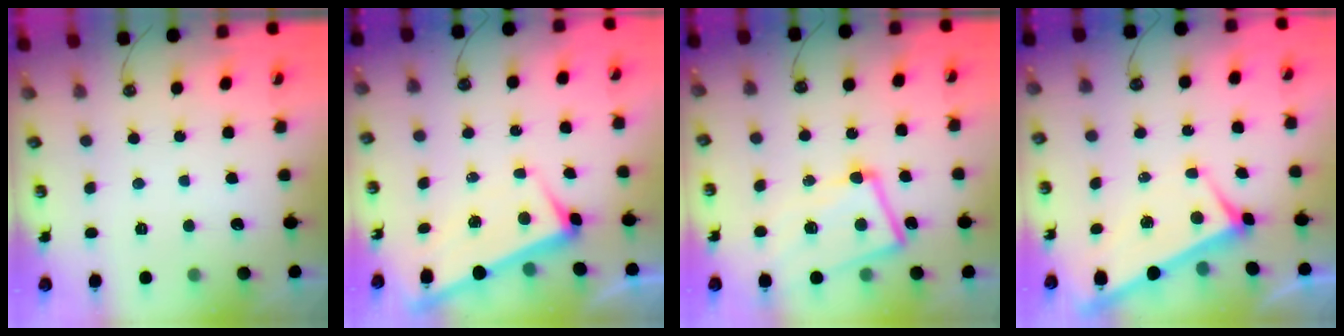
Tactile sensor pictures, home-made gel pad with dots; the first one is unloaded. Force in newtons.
{"total": 2.0, "press": 1.9, "slide": 0.6}
{"total": 8.7, "press": 8.5, "slide": 2.1}
{"total": 3.4, "press": 3.4, "slide": 0.5}